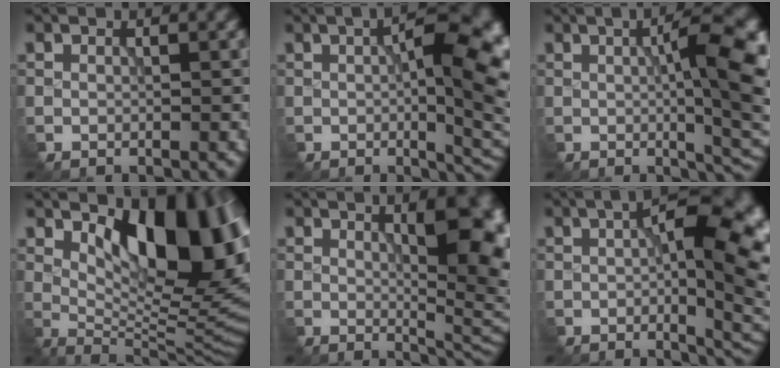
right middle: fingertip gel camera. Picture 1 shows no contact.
{"total": 11.9, "force": [0.3, 4.2, 11.1], "torque": [-0.122, 0.002, 0.007]}
{"total": 11.5, "force": [0.5, 3.4, 10.9], "torque": [-0.124, 0.001, 0.012]}
{"total": 11.7, "force": [3.0, 5.5, 10.0], "torque": [-0.134, -0.007, 0.053]}
{"total": 10.4, "force": [2.2, 3.9, 9.3], "torque": [-0.100, 0.002, 0.036]}
{"total": 13.2, "force": [0.2, 5.0, 12.2], "torque": [-0.135, 0.007, 0.004]}